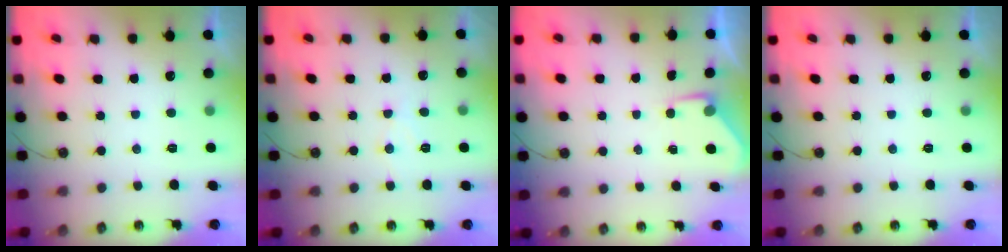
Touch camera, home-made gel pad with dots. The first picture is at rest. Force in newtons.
{"total": 6.5, "press": 6.5, "slide": 0.5}
{"total": 3.5, "press": 3.5, "slide": 0.5}
{"total": 0.0}